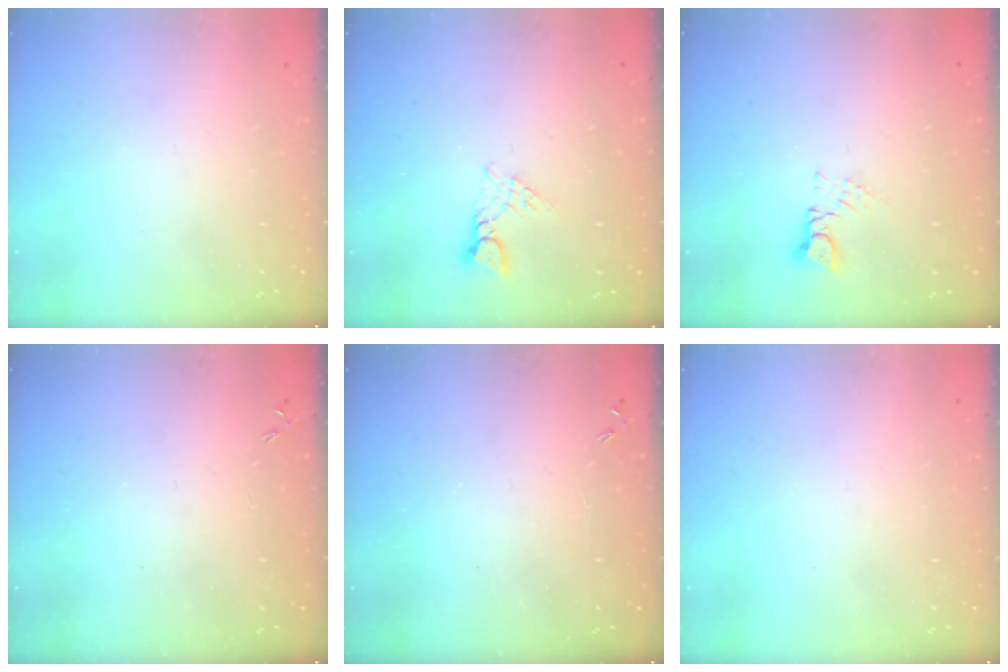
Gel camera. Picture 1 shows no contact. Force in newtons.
{"total": 3.0, "press": 3.0, "slide": 0.4}
{"total": 3.3, "press": 3.3, "slide": 0.3}
{"total": 0.0}
{"total": 0.0}
{"total": 0.0}